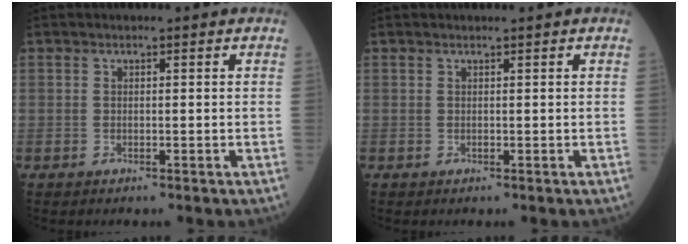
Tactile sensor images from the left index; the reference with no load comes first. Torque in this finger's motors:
{"motor_torque": [0.02, 0.01, -0.02, -0.01]}